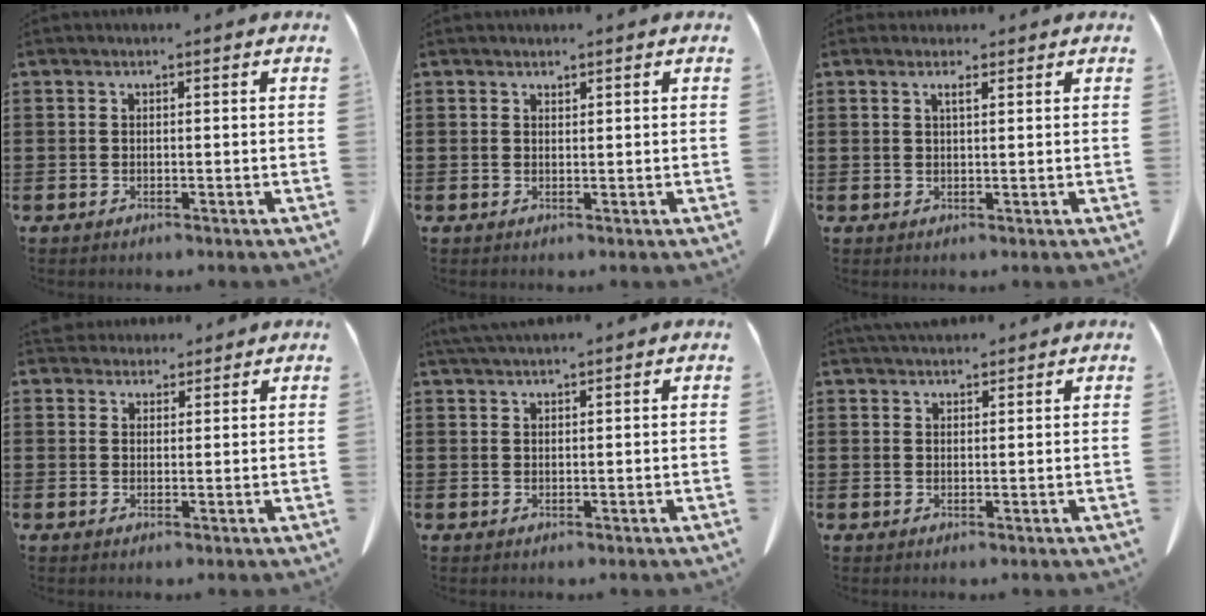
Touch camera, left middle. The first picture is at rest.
{"total": 0.9, "force": [0.8, 0.1, 0.0], "torque": [-0.003, -0.002, 0.018]}
{"total": 1.4, "force": [1.1, 0.2, 0.9], "torque": [-0.019, 0.000, 0.020]}
{"total": 2.8, "force": [2.6, 1.0, 0.2], "torque": [-0.002, -0.005, 0.049]}
{"total": 2.2, "force": [2.0, 0.1, 0.8], "torque": [-0.020, -0.002, 0.039]}
{"total": 2.4, "force": [2.3, 0.5, 0.4], "torque": [-0.014, -0.002, 0.046]}